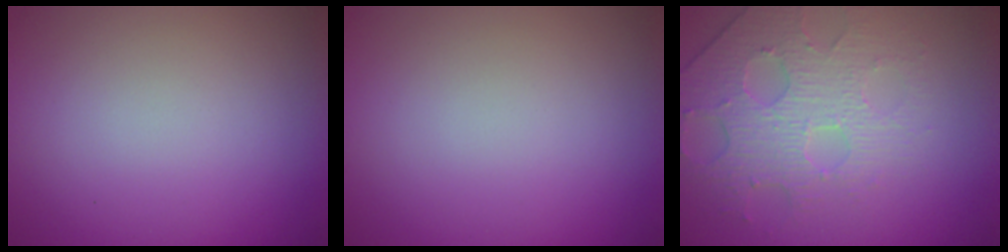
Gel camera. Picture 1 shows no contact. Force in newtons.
{"total": 0.0}
{"total": 3.8, "press": 3.6, "slide": 1.2}